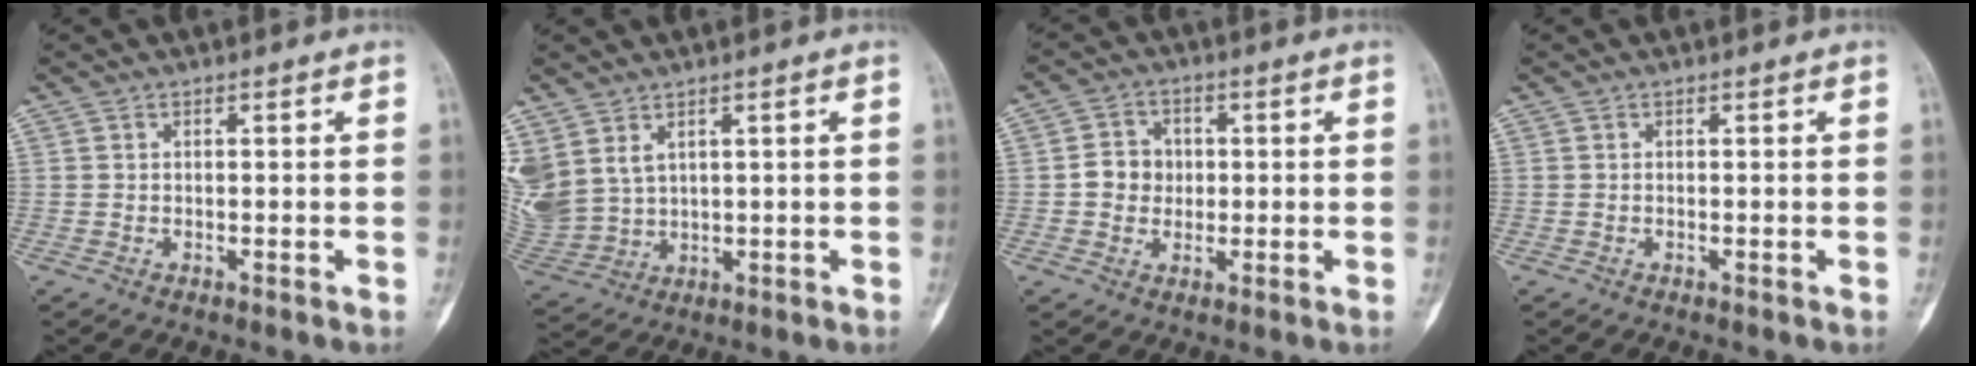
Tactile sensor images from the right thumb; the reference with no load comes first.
{"total": 11.5, "force": [4.8, 8.1, 6.7], "torque": [-0.174, -0.006, 0.120]}
{"total": 5.7, "force": [0.1, 5.1, 2.5], "torque": [-0.016, 0.008, -0.005]}
{"total": 0.0}